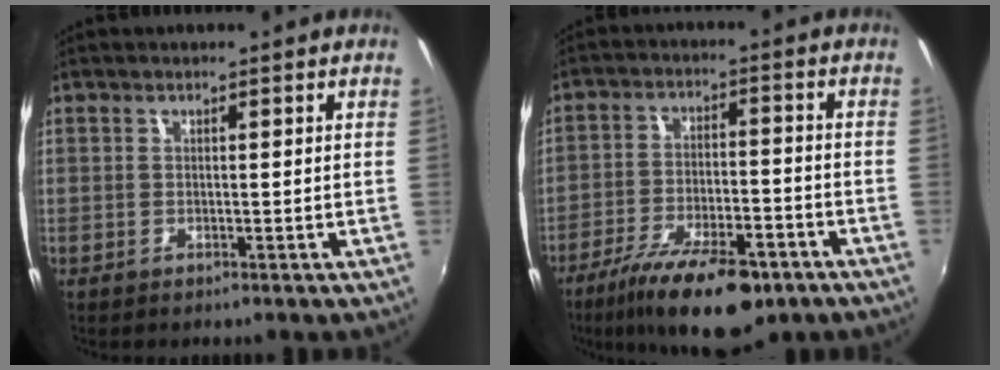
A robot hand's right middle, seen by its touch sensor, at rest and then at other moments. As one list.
[{"total": 16.5, "force": [-11.1, 5.5, 10.8], "torque": [-0.208, -0.034, -0.177]}]